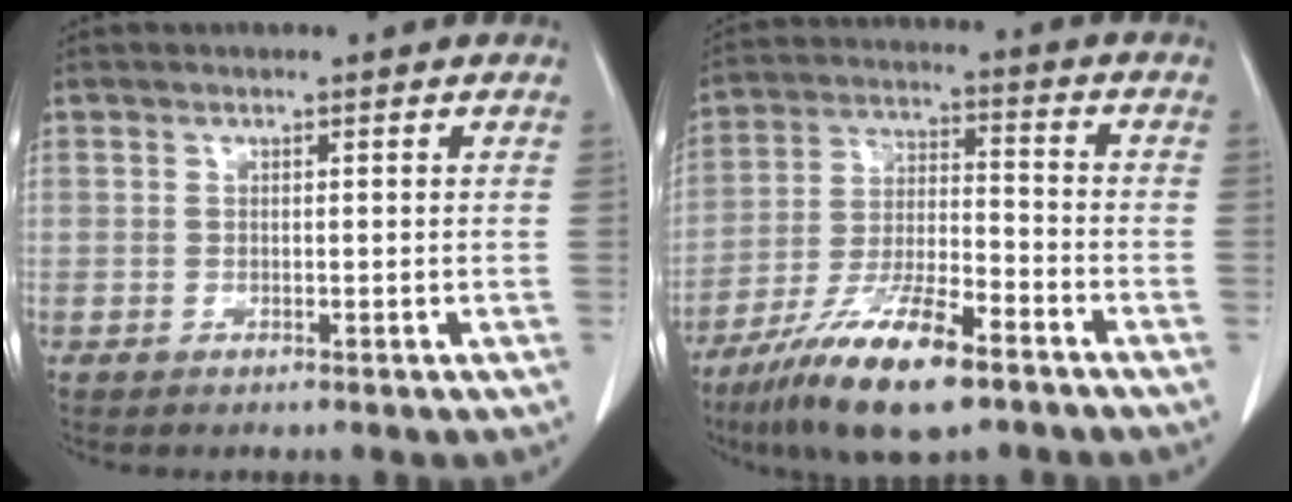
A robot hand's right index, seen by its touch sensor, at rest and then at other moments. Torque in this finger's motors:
{"motor_torque": [1.20, -0.93, 0.80, 0.21]}